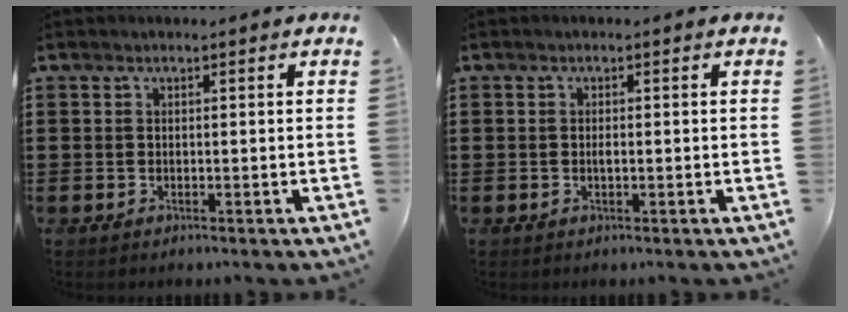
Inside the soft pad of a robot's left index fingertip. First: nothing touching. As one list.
[{"total": 0.9, "force": [-0.1, 0.3, 0.8], "torque": [-0.017, -0.003, 0.000]}]